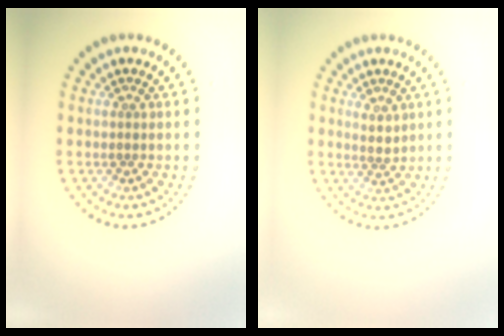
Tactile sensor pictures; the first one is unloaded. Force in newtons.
{"total": 1.4, "press": 1.1, "slide": 0.8}